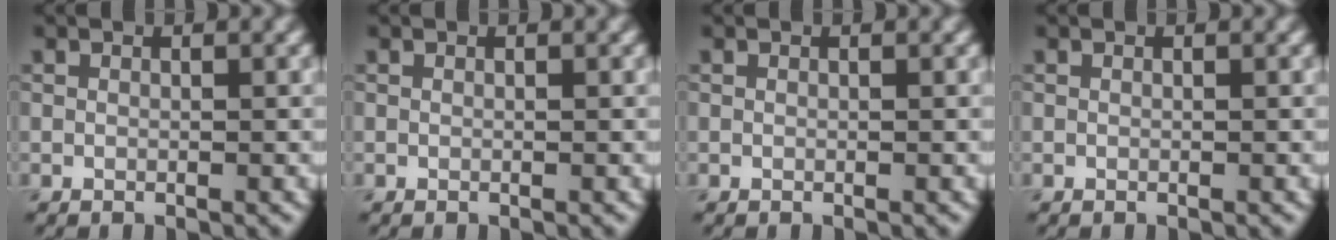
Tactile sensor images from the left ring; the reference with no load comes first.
{"total": 0.0}
{"total": 0.0}
{"total": 0.0}